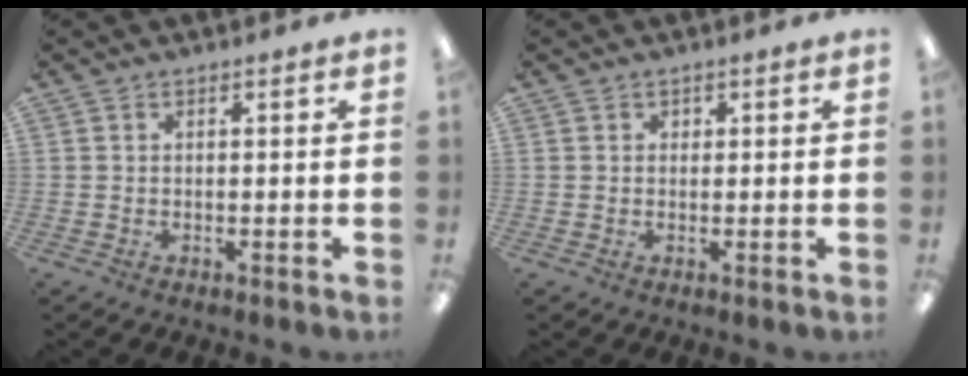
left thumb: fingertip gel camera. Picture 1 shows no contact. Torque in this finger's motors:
{"motor_torque": [-0.13, -0.06, 0.54, -0.12, 0.02]}